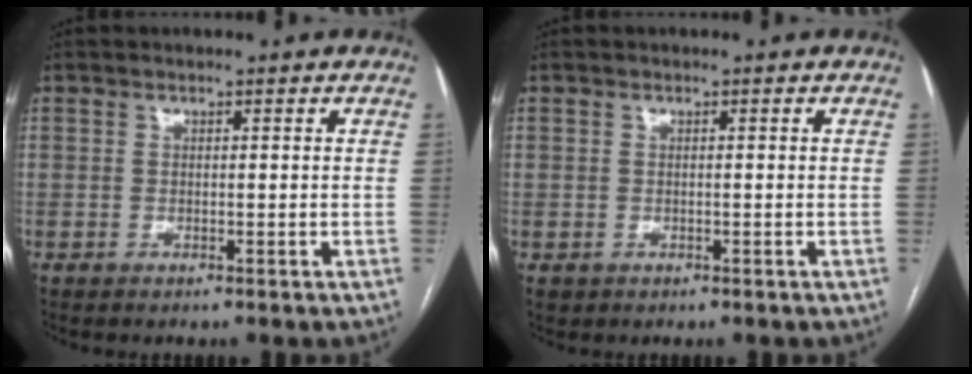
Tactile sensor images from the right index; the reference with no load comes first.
{"total": 1.0, "force": [-0.2, 0.9, 0.1], "torque": [-0.001, 0.005, 0.001]}